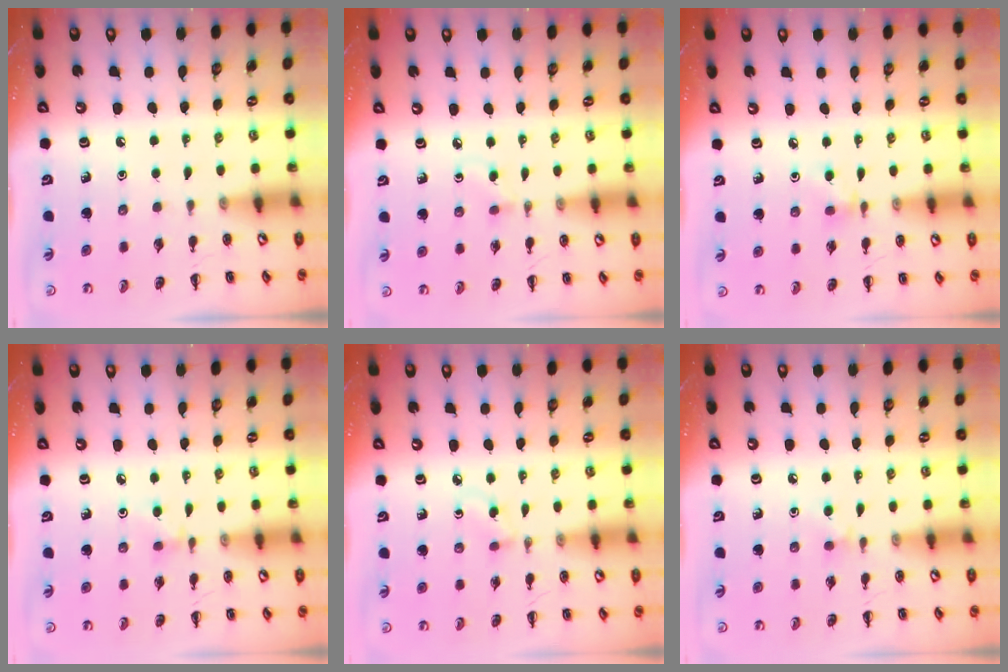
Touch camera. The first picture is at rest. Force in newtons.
{"total": 2.9, "press": 2.7, "slide": 1.0}
{"total": 4.4, "press": 4.1, "slide": 1.7}
{"total": 3.0, "press": 2.7, "slide": 1.2}
{"total": 2.9, "press": 2.6, "slide": 1.2}
{"total": 4.1, "press": 3.8, "slide": 1.5}